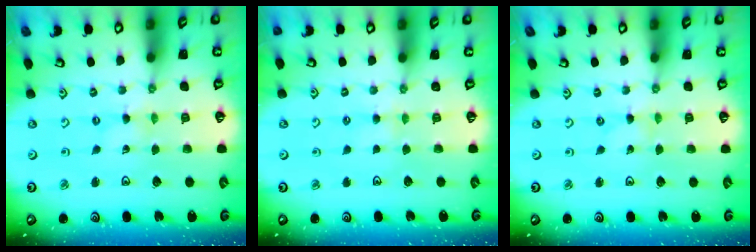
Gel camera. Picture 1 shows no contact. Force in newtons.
{"total": 3.0, "press": 3.0, "slide": 0.5}
{"total": 0.0}